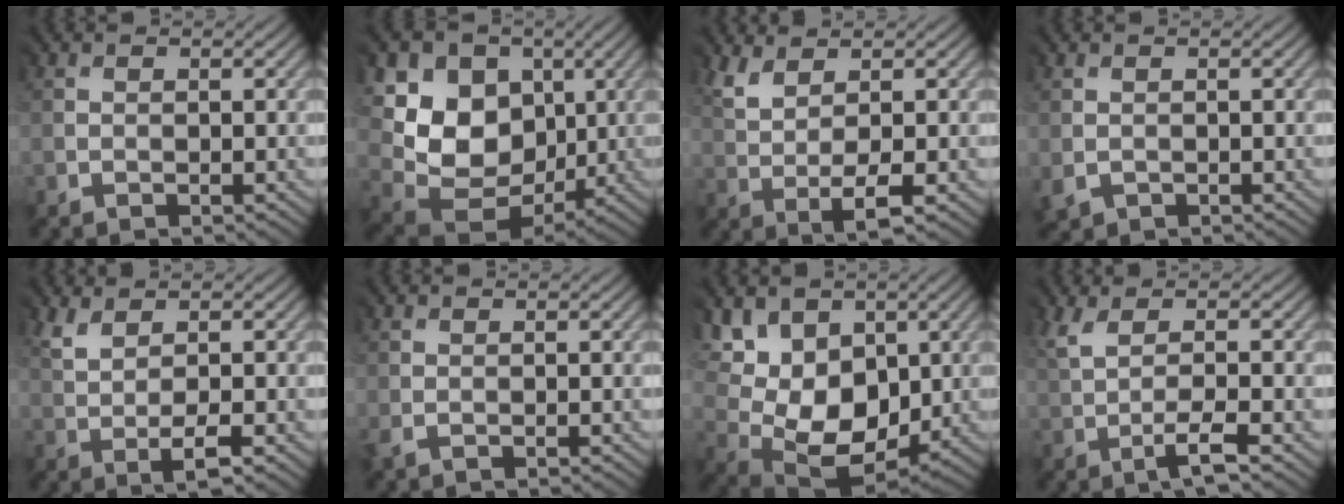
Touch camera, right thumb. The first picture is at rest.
{"total": 12.2, "force": [3.2, 9.8, 6.6], "torque": [-0.149, 0.004, 0.061]}
{"total": 4.4, "force": [2.0, 1.3, 3.7], "torque": [-0.083, -0.001, 0.042]}
{"total": 1.3, "force": [-0.1, 1.3, 0.1], "torque": [-0.010, -0.004, -0.003]}
{"total": 3.5, "force": [1.5, 0.9, 3.1], "torque": [-0.071, 0.001, 0.030]}
{"total": 0.9, "force": [-0.1, 0.5, 0.8], "torque": [-0.025, -0.001, -0.007]}
{"total": 13.0, "force": [4.4, 9.0, 8.3], "torque": [-0.185, 0.016, 0.088]}
{"total": 3.7, "force": [0.0, 0.4, 3.7], "torque": [-0.081, 0.007, -0.001]}